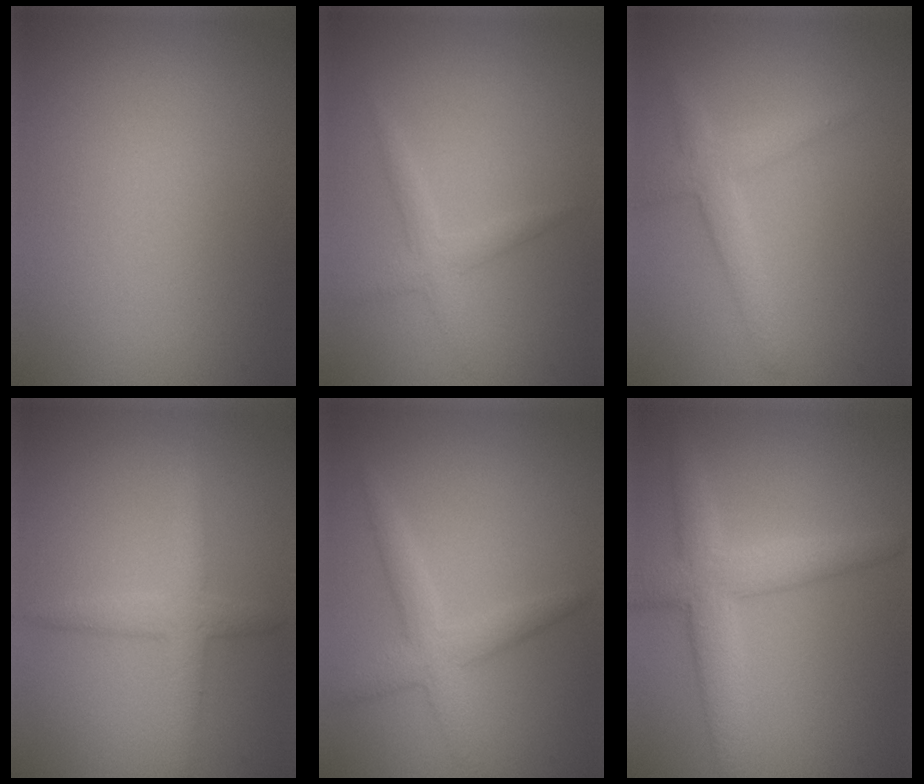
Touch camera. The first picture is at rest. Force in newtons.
{"total": 1.8, "press": 1.8, "slide": 0.1}
{"total": 2.6, "press": 2.6, "slide": 0.1}
{"total": 2.7, "press": 2.7, "slide": 0.1}
{"total": 3.1, "press": 3.1, "slide": 0.2}
{"total": 4.7, "press": 4.7, "slide": 0.3}